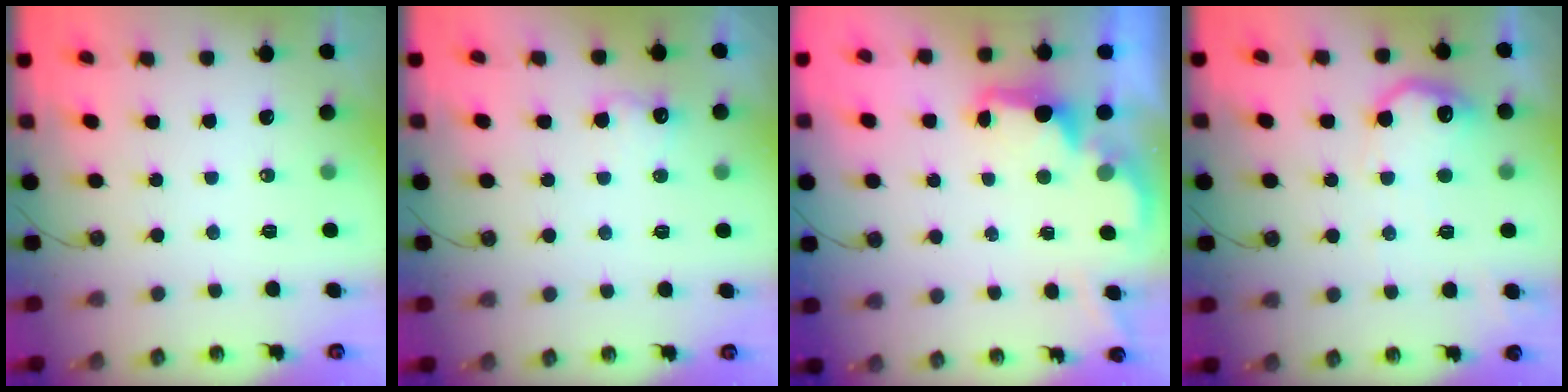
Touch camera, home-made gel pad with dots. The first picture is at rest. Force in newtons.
{"total": 6.6, "press": 6.5, "slide": 1.1}
{"total": 2.5, "press": 2.4, "slide": 0.6}
{"total": 12.0, "press": 12.0, "slide": 0.3}